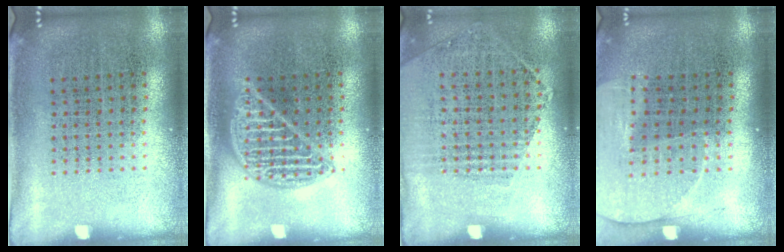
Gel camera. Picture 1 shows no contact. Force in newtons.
{"total": 2.3, "press": 2.3, "slide": 0.3}
{"total": 1.1, "press": 0.9, "slide": 0.5}
{"total": 1.3, "press": 1.2, "slide": 0.4}